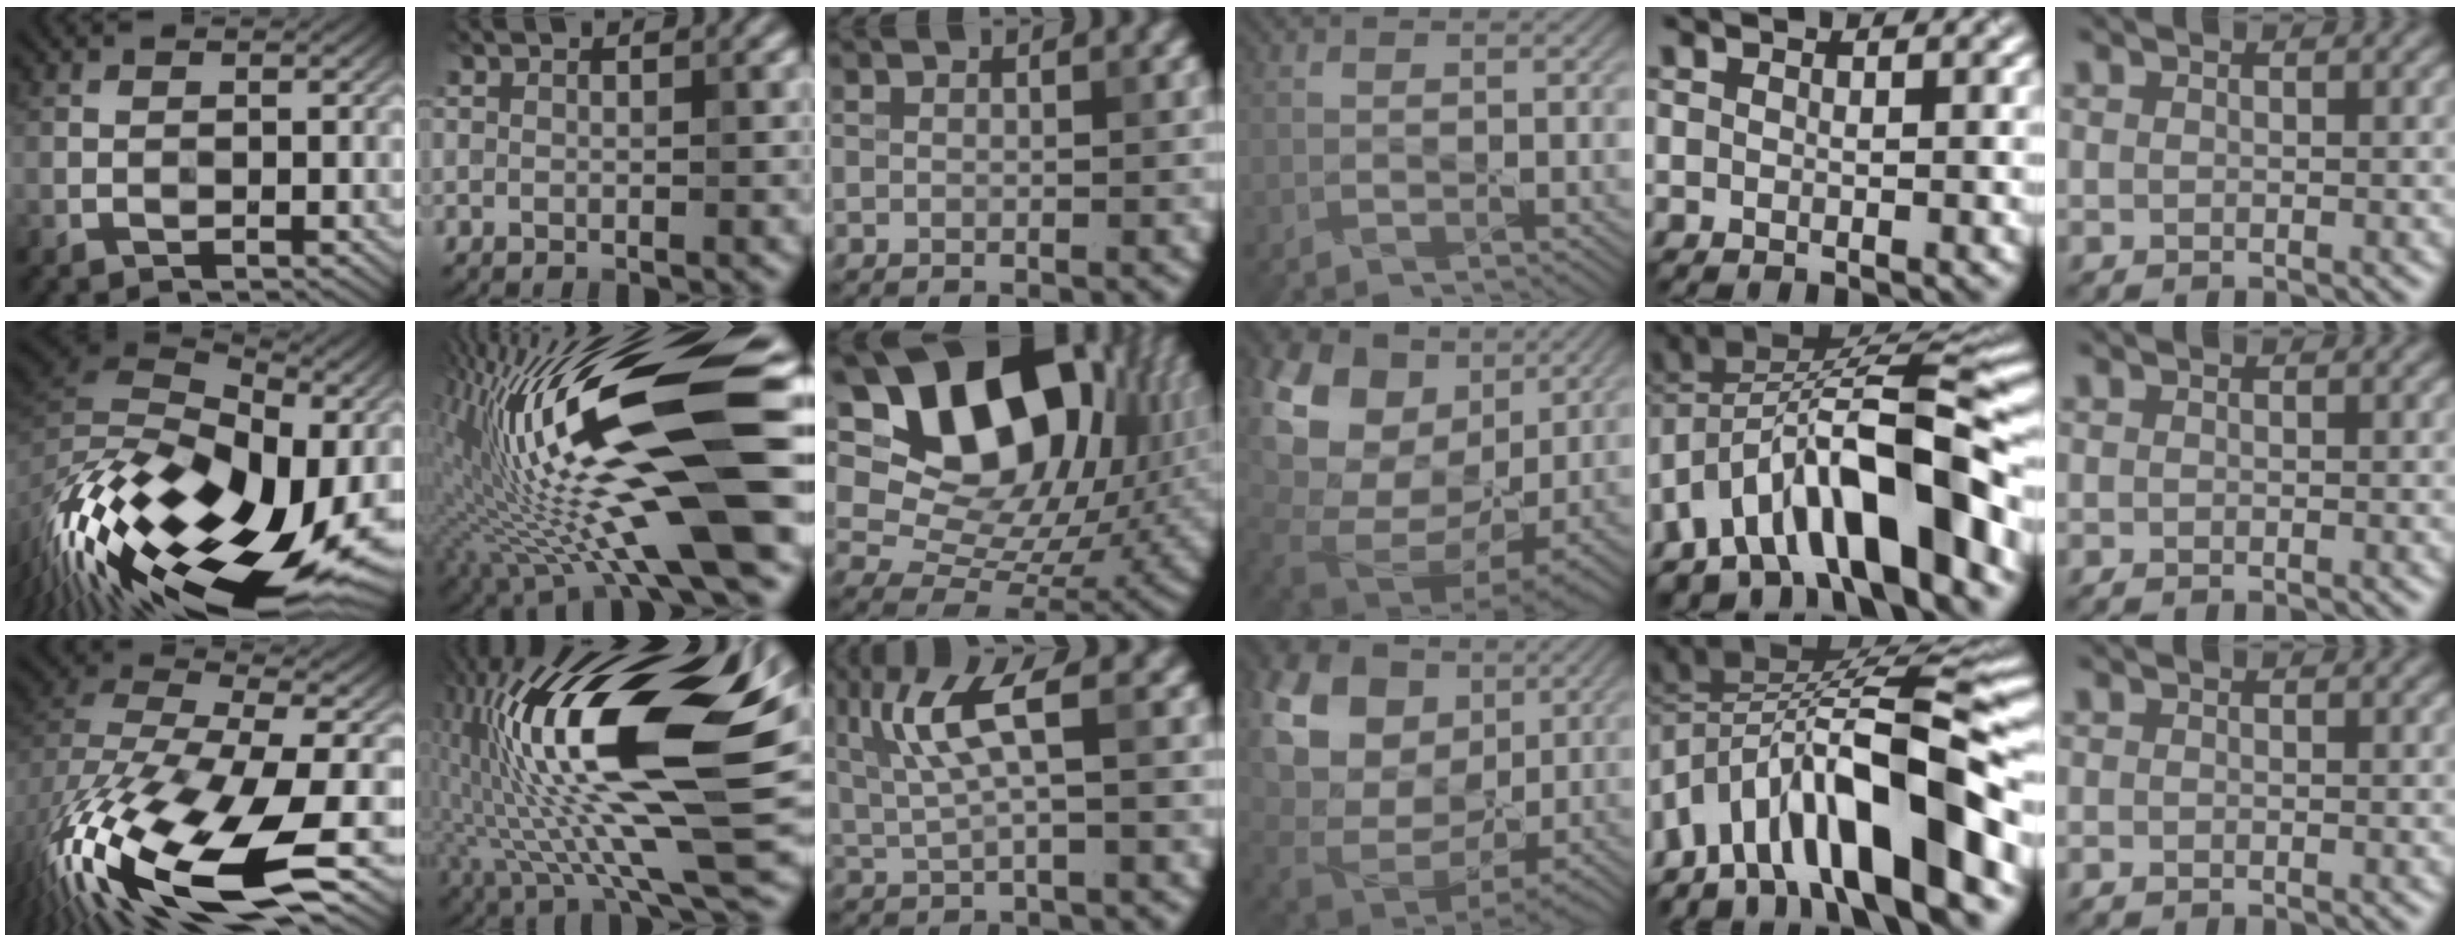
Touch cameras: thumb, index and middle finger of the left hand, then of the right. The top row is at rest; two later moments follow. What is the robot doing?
{"motion": "wipe", "object": "glass cup"}